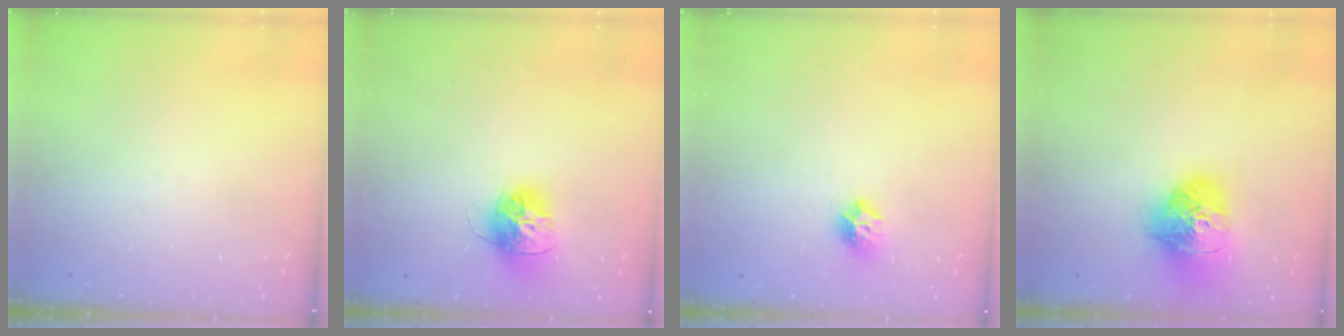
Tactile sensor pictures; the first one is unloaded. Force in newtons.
{"total": 15.0, "press": 14.9, "slide": 1.3}
{"total": 8.1, "press": 8.1, "slide": 0.1}
{"total": 17.1, "press": 17.0, "slide": 2.2}